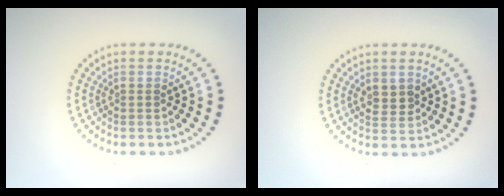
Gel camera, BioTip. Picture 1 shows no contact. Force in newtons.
{"total": 1.3, "press": 1.2, "slide": 0.5}